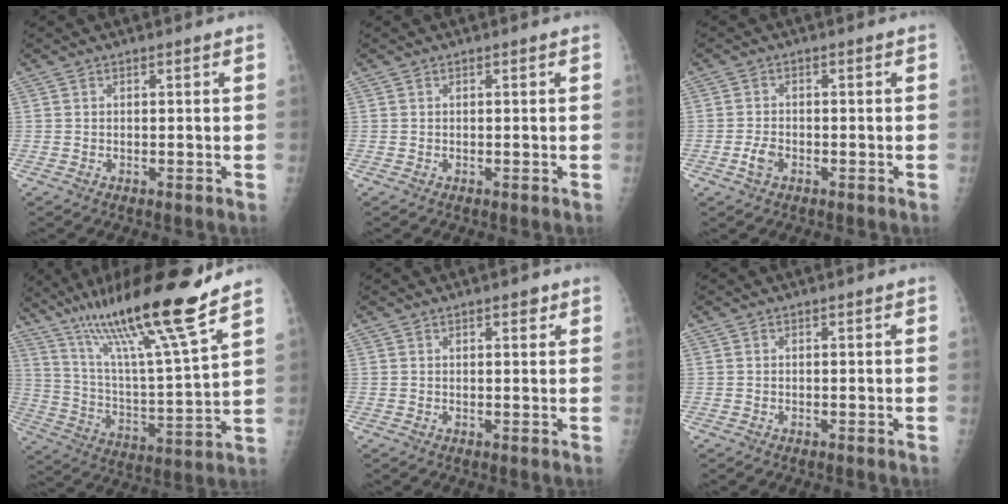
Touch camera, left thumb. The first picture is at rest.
{"total": 0.0}
{"total": 2.6, "force": [-1.2, 1.6, 1.7], "torque": [-0.037, 0.009, -0.022]}
{"total": 22.5, "force": [16.1, 1.1, 15.7], "torque": [-0.256, -0.064, 0.285]}
{"total": 1.8, "force": [1.2, 0.7, 1.2], "torque": [-0.011, -0.005, 0.015]}
{"total": 0.0}